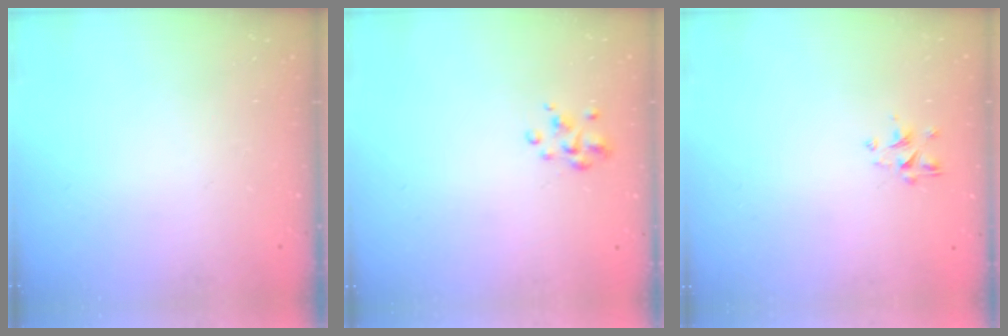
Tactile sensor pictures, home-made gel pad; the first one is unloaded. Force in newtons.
{"total": 2.5, "press": 2.4, "slide": 0.7}
{"total": 1.5, "press": 1.4, "slide": 0.7}